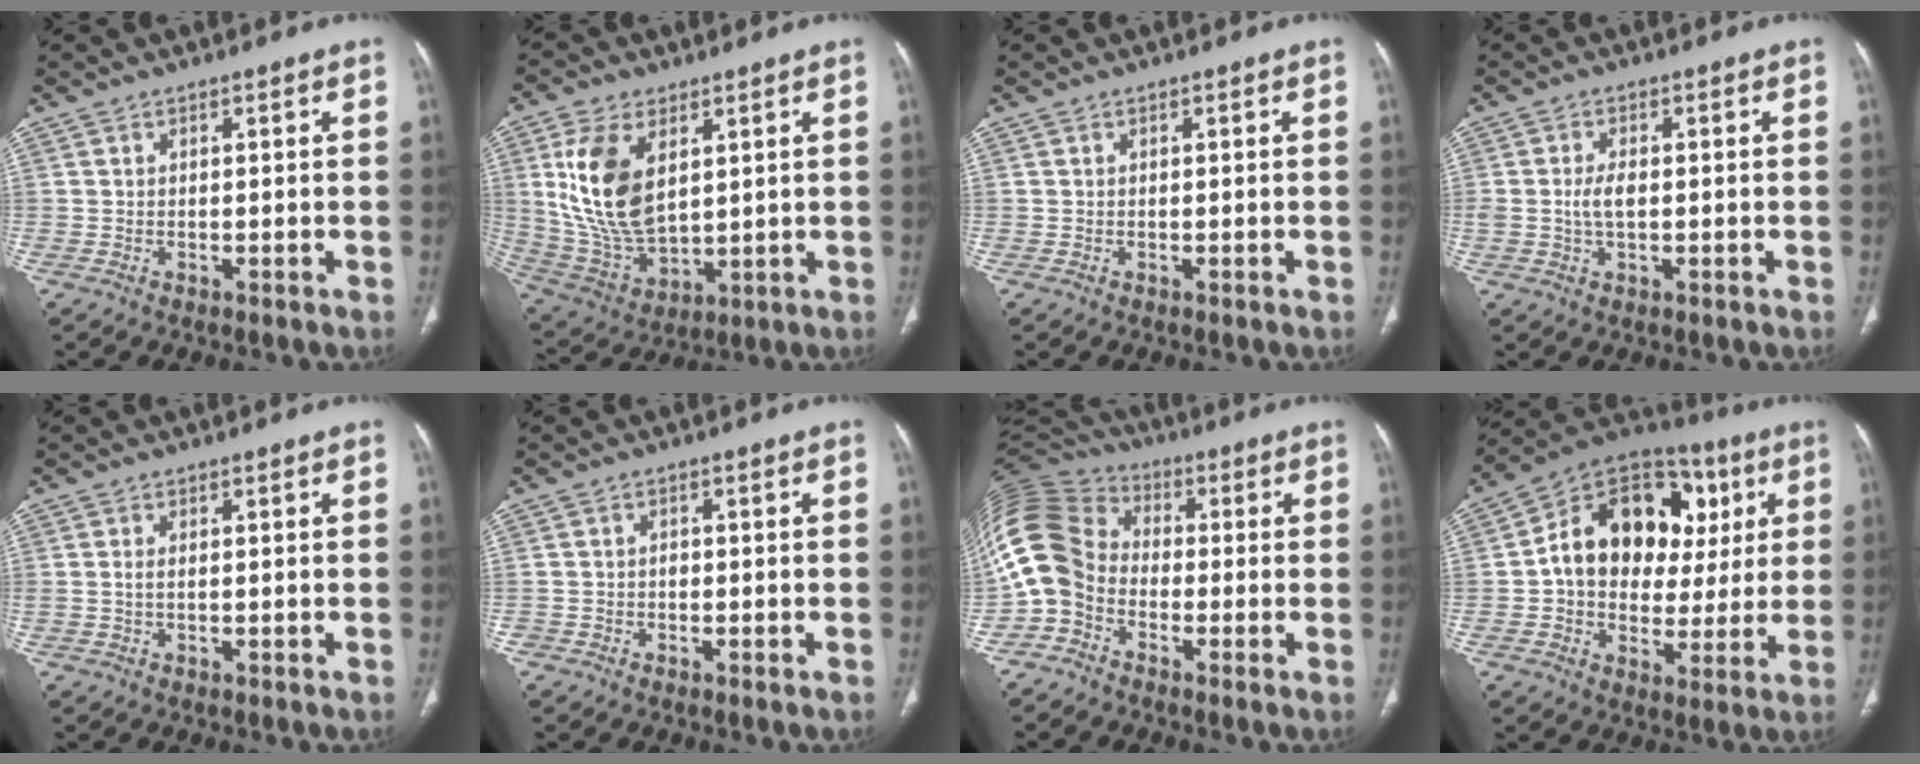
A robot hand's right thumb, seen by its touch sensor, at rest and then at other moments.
{"total": 15.8, "force": [4.5, 9.1, 12.1], "torque": [-0.232, -0.021, 0.103]}
{"total": 0.0}
{"total": 3.4, "force": [0.0, 1.7, 3.0], "torque": [-0.064, 0.004, 0.001]}
{"total": 1.1, "force": [0.1, 0.5, 1.0], "torque": [-0.026, -0.001, 0.003]}
{"total": 1.3, "force": [-0.5, 1.2, 0.3], "torque": [0.003, 0.006, -0.012]}
{"total": 14.0, "force": [-3.6, 11.2, 7.6], "torque": [-0.161, 0.057, -0.087]}
{"total": 21.4, "force": [4.0, 15.8, 13.8], "torque": [-0.167, 0.030, 0.063]}